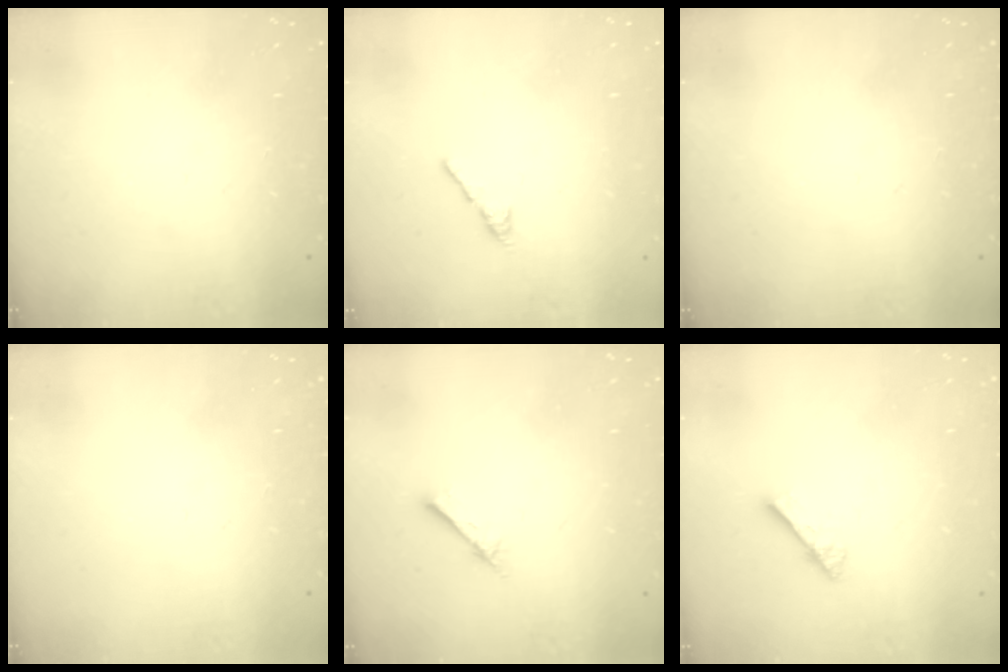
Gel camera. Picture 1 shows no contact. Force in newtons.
{"total": 2.7, "press": 2.7, "slide": 0.7}
{"total": 0.0}
{"total": 0.0}
{"total": 2.7, "press": 2.6, "slide": 0.3}
{"total": 2.8, "press": 2.8, "slide": 0.3}